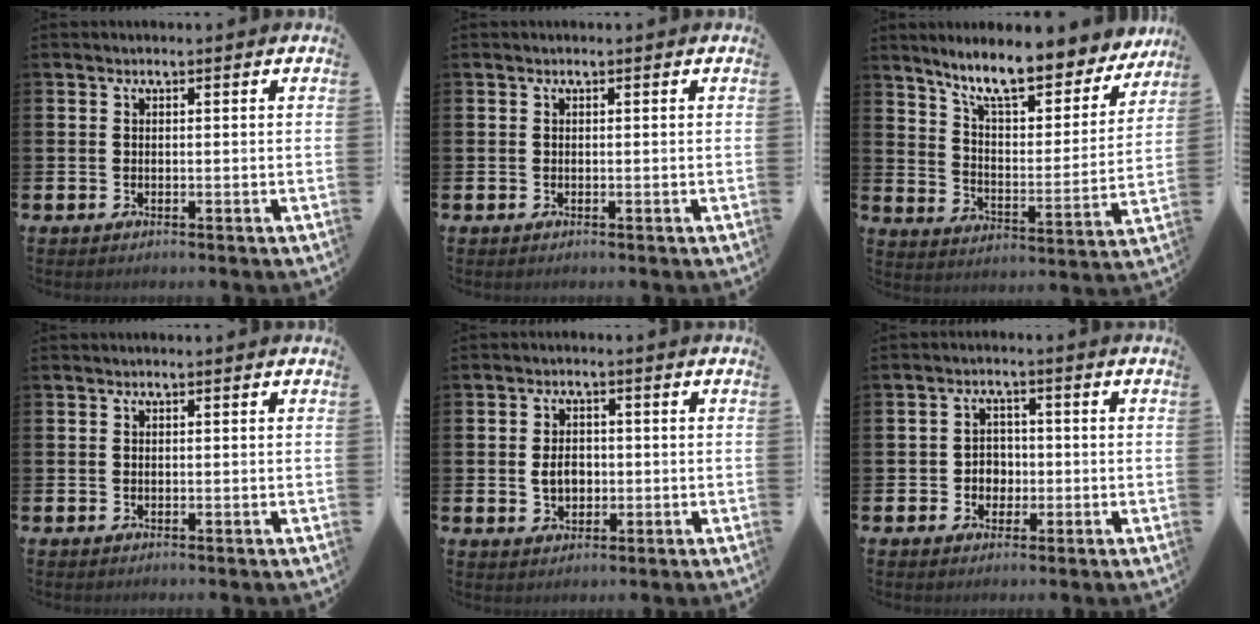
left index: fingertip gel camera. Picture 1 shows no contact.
{"total": 0.0}
{"total": 11.1, "force": [9.8, 2.3, 4.8], "torque": [-0.118, -0.064, 0.168]}
{"total": 0.0}
{"total": 3.5, "force": [-0.2, 2.6, 2.3], "torque": [-0.029, 0.001, -0.011]}
{"total": 2.9, "force": [-0.6, 2.6, 1.1], "torque": [-0.016, 0.004, -0.019]}